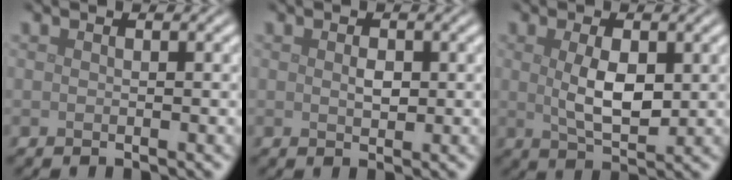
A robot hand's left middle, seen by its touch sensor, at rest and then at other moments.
{"total": 1.1, "force": [0.1, 0.7, 0.9], "torque": [-0.018, -0.002, 0.004]}
{"total": 4.1, "force": [0.5, 2.0, 3.6], "torque": [-0.076, -0.004, 0.015]}